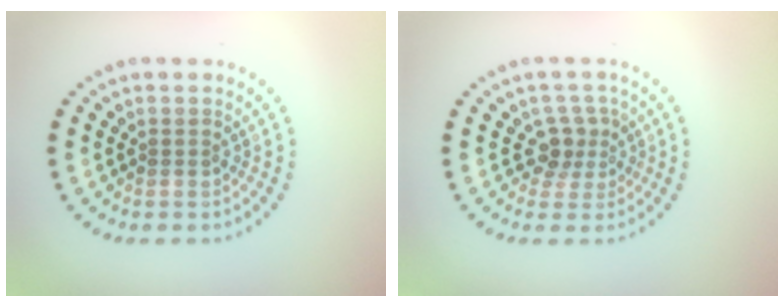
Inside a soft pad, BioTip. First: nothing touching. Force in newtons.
{"total": 2.3, "press": 1.7, "slide": 1.5}